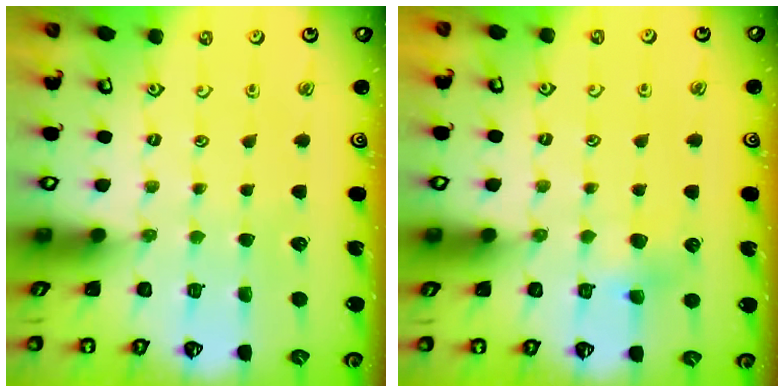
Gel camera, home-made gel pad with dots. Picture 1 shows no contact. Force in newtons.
{"total": 4.2, "press": 4.2, "slide": 0.4}